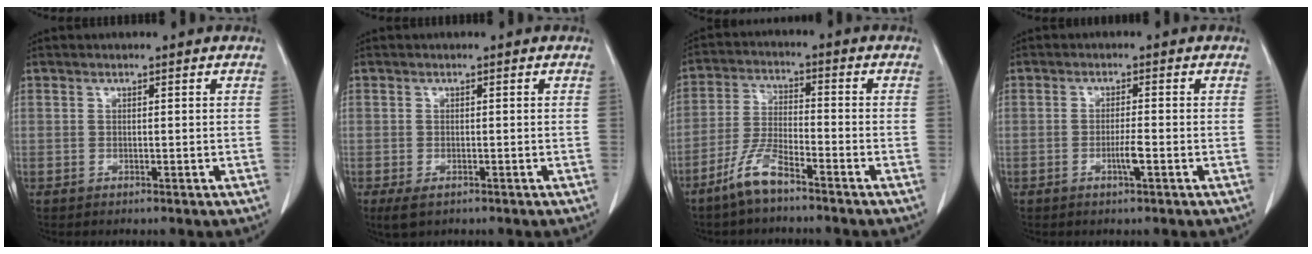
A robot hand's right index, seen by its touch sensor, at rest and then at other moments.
{"total": 2.6, "force": [-1.5, 1.2, 1.8], "torque": [-0.036, -0.007, -0.017]}
{"total": 6.8, "force": [-5.0, 1.0, 4.5], "torque": [-0.102, -0.008, -0.103]}
{"total": 2.5, "force": [-1.0, -0.1, 2.3], "torque": [-0.046, -0.003, -0.018]}